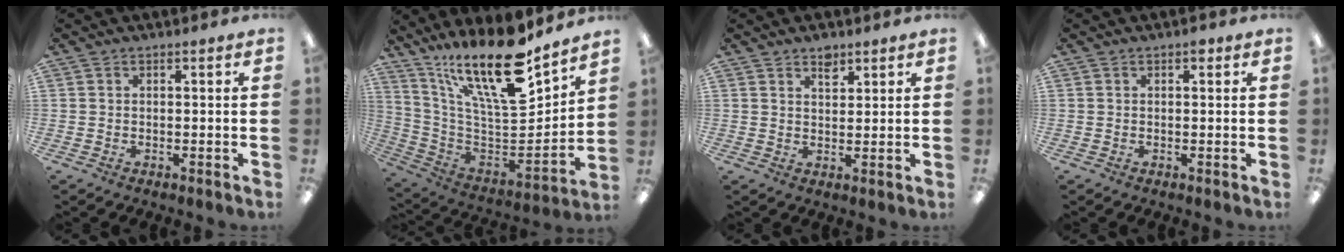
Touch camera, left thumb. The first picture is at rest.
{"total": 24.1, "force": [16.9, 7.2, 15.7], "torque": [-0.272, -0.131, 0.285]}
{"total": 3.5, "force": [2.7, 1.8, 1.5], "torque": [-0.010, -0.014, 0.045]}
{"total": 1.0, "force": [0.6, 0.5, 0.7], "torque": [-0.006, 0.002, 0.007]}